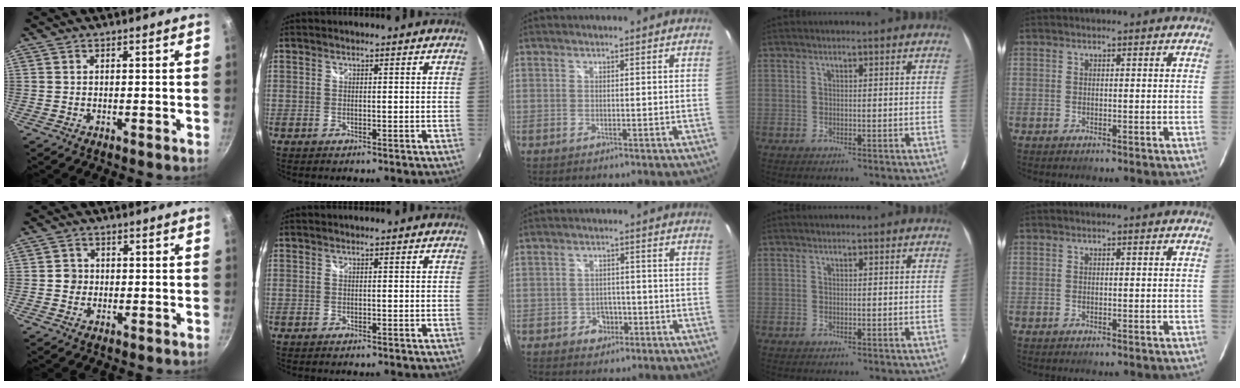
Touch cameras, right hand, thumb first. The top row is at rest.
{"thumb": {"total": 2.6, "force": [-0.2, 2.5, 0.7], "torque": [0.004, 0.007, -0.006]}, "middle": {"total": 3.6, "force": [-1.6, 3.1, 0.8], "torque": [-0.024, 0.008, -0.017]}}